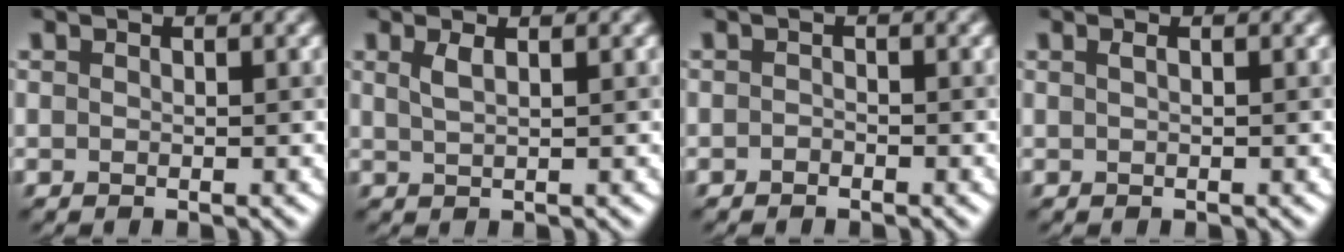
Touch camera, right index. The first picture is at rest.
{"total": 1.7, "force": [0.7, 0.6, 1.4], "torque": [-0.021, 0.002, 0.012]}
{"total": 0.7, "force": [-0.5, 0.3, 0.3], "torque": [-0.006, 0.000, -0.010]}
{"total": 0.8, "force": [0.1, 0.3, 0.8], "torque": [-0.013, 0.004, -0.002]}